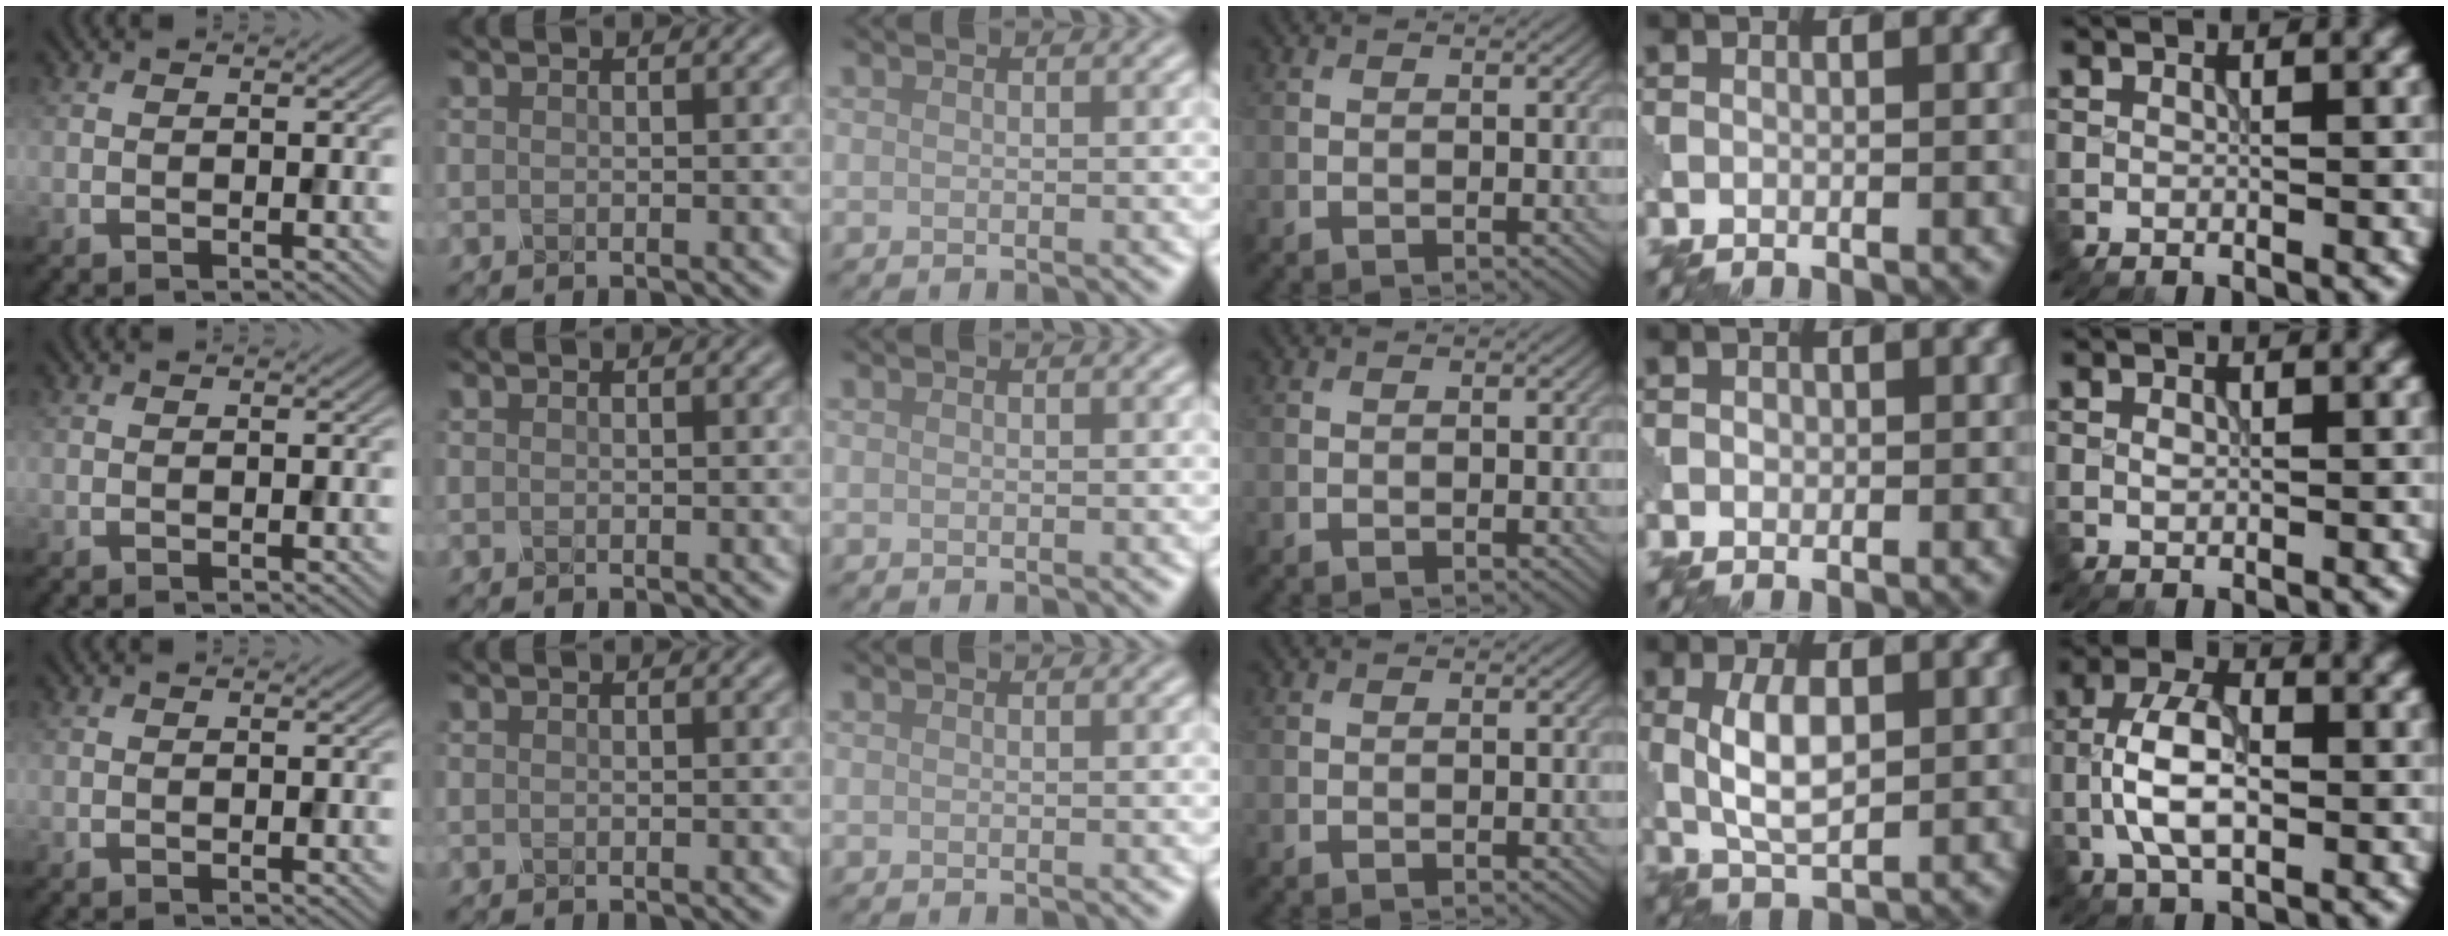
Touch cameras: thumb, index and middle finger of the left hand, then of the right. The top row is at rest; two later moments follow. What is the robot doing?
{"motion": "close", "object": "eyeshadow palette"}